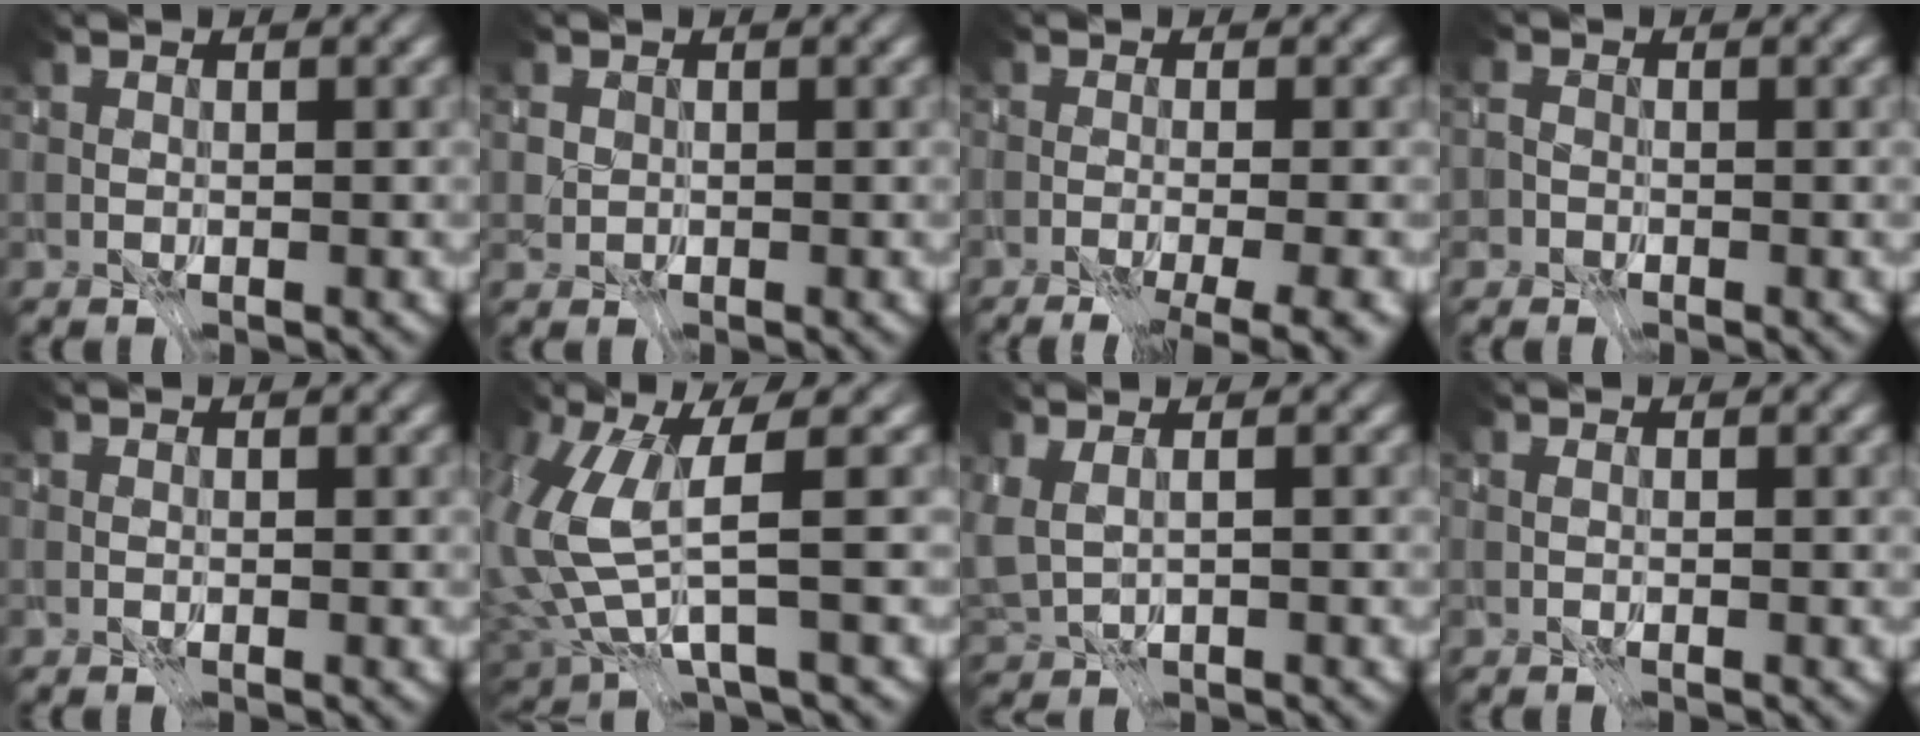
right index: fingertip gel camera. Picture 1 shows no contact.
{"total": 1.1, "force": [-0.3, -0.3, -1.0], "torque": [0.014, -0.011, 0.003]}
{"total": 7.8, "force": [-4.9, 2.5, 5.5], "torque": [-0.050, -0.015, -0.052]}
{"total": 1.8, "force": [-0.2, 1.8, 0.5], "torque": [0.010, 0.005, -0.045]}
{"total": 0.0}
{"total": 5.0, "force": [-2.8, -0.9, 4.0], "torque": [-0.115, -0.039, -0.041]}
{"total": 1.5, "force": [-0.5, -1.1, 0.8], "torque": [-0.026, -0.014, 0.004]}
{"total": 0.5, "force": [-0.2, -0.4, -0.2], "torque": [0.007, -0.002, -0.006]}